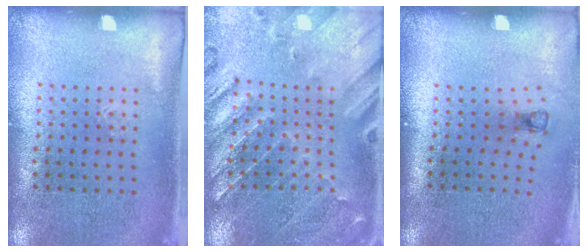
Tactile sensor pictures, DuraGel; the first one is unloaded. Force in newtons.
{"total": 0.6, "press": 0.5, "slide": 0.4}
{"total": 0.8, "press": 0.4, "slide": 0.7}